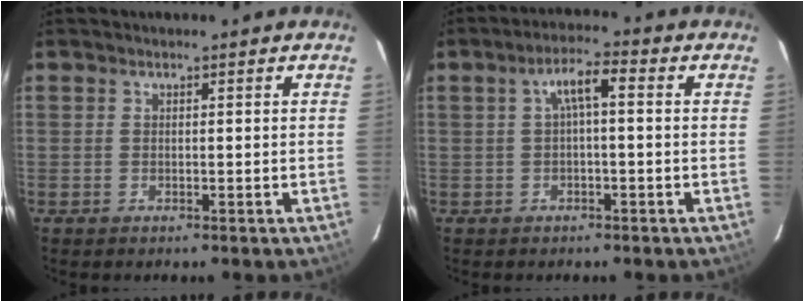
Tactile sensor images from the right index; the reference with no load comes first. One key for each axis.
{"total": 4.4, "fx": 0.2, "fy": 1.1, "fz": 4.3, "tx": -0.081, "ty": 0.016, "tz": 0.008}